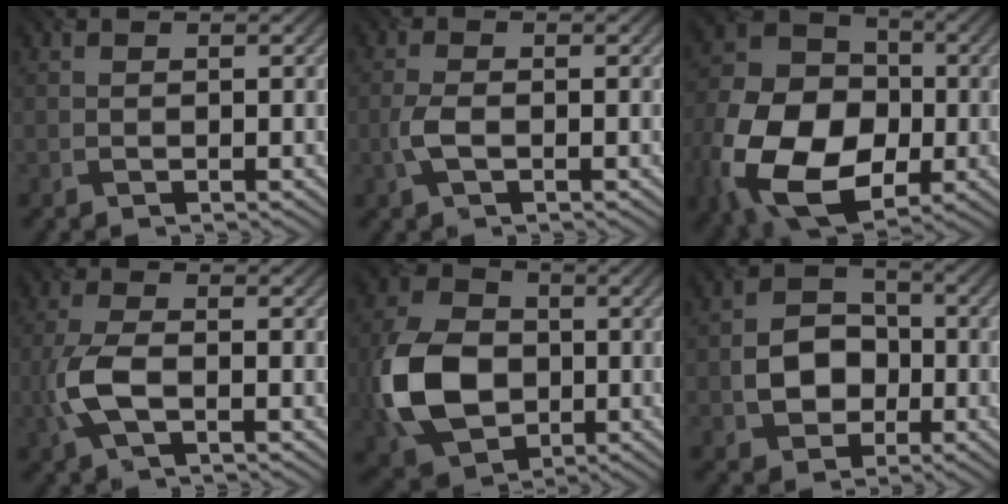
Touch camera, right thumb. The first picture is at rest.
{"total": 2.7, "force": [-0.8, 1.2, 2.3], "torque": [-0.059, -0.001, -0.021]}
{"total": 18.2, "force": [-5.2, 13.0, 11.5], "torque": [-0.278, -0.052, -0.093]}
{"total": 5.6, "force": [-1.5, 2.6, 4.8], "torque": [-0.123, -0.001, -0.038]}
{"total": 12.8, "force": [-2.1, 9.5, 8.3], "torque": [-0.206, -0.004, -0.051]}
{"total": 6.3, "force": [-1.3, 5.1, 3.5], "torque": [-0.063, 0.001, -0.033]}